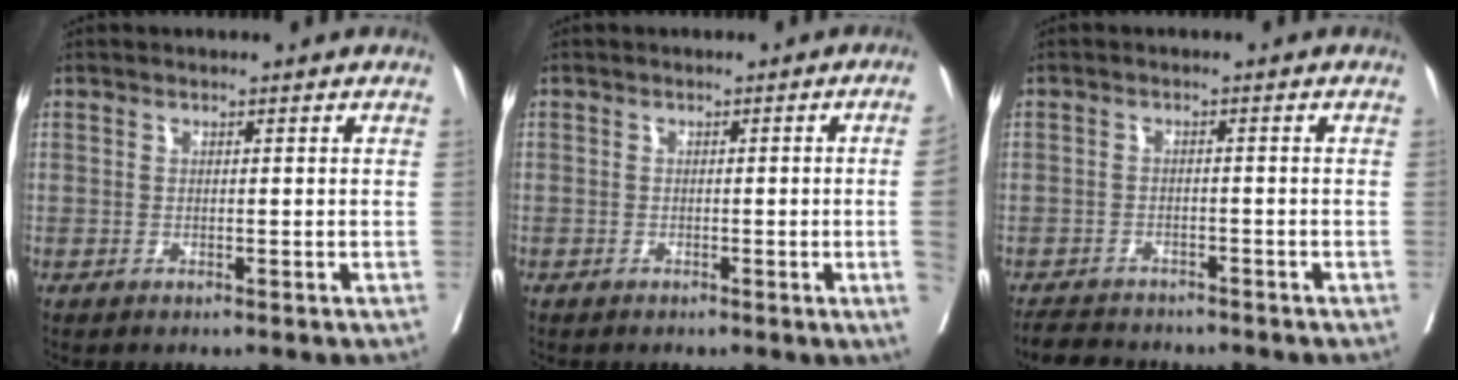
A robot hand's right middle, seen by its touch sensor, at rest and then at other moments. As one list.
[{"total": 3.4, "force": [-0.6, -1.2, 3.1], "torque": [-0.039, -0.007, -0.008]}, {"total": 5.9, "force": [-5.4, 1.9, 1.2], "torque": [-0.017, -0.010, -0.084]}]